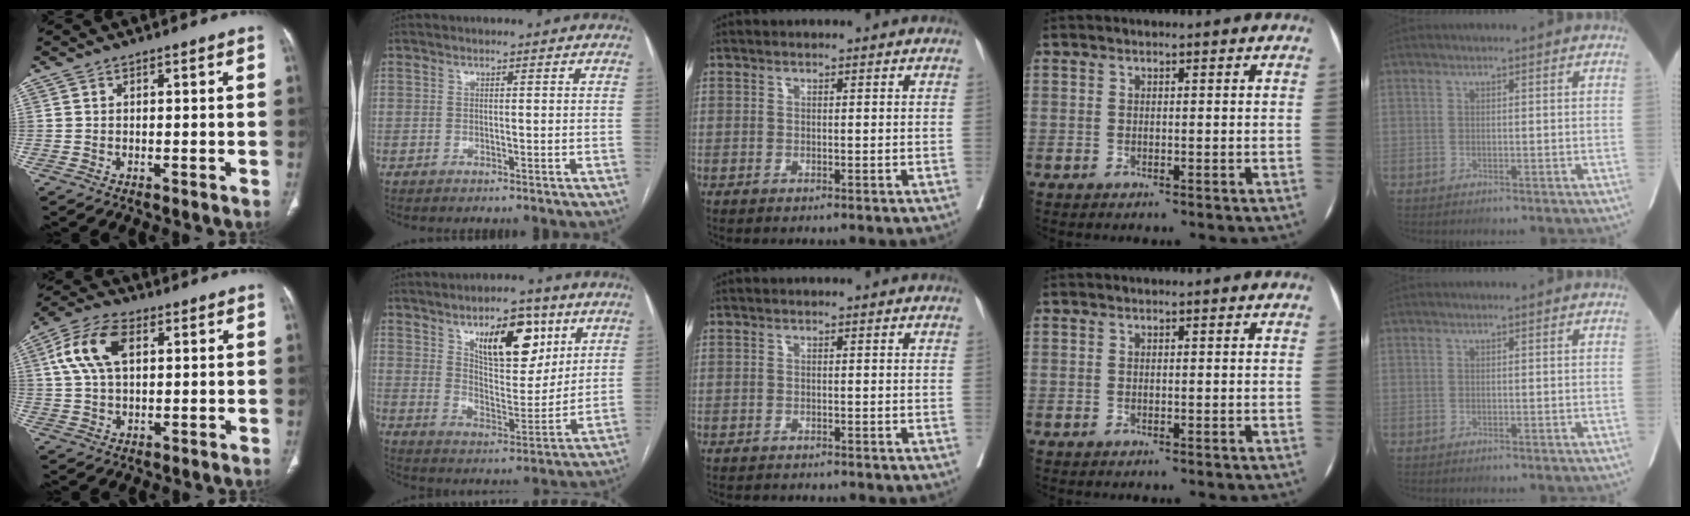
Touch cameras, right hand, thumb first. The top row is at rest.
{"thumb": {"total": 10.6, "force": [3.1, 5.9, 8.2], "torque": [-0.168, 0.016, 0.055]}, "index": {"total": 12.9, "force": [6.6, 5.2, 9.8], "torque": [-0.150, 0.003, 0.113]}, "middle": {"total": 4.3, "force": [-4.1, 0.6, 1.3], "torque": [-0.019, -0.008, -0.056]}}